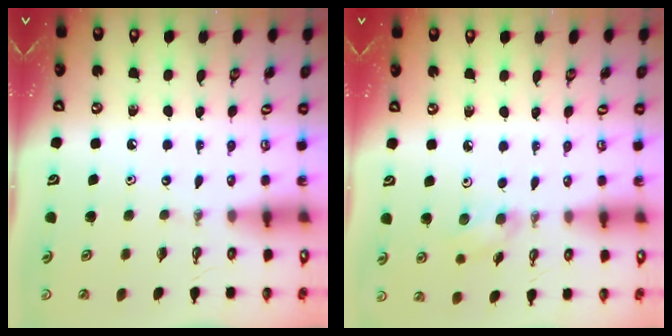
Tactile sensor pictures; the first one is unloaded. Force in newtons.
{"total": 5.9, "press": 5.1, "slide": 3.0}